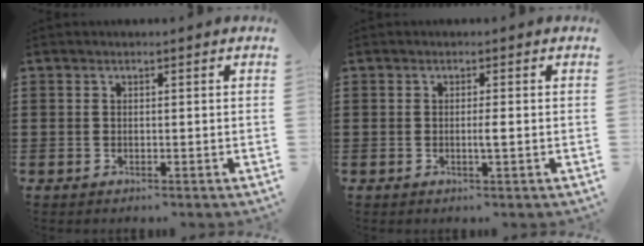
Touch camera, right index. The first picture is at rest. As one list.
[{"total": 1.6, "force": [-0.3, -0.1, 1.6], "torque": [-0.027, -0.004, -0.007]}]